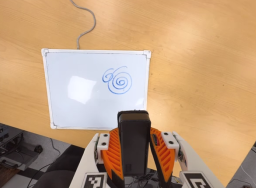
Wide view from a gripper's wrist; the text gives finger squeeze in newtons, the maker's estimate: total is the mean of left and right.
{"total": 7.8, "left": 6.3, "right": 9.3}